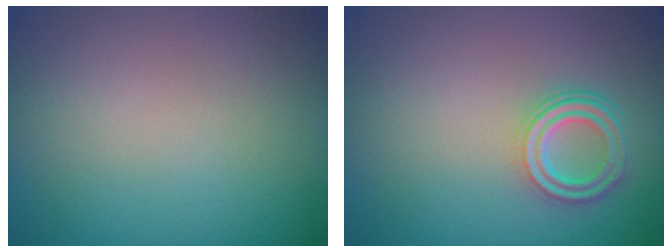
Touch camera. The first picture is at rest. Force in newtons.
{"total": 3.6, "press": 2.9, "slide": 2.2}